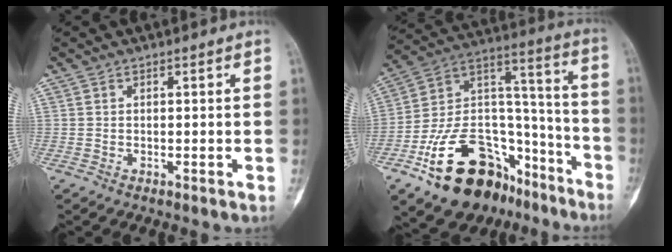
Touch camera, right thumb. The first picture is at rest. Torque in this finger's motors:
{"motor_torque": [3.07, 1.77, 1.57, -1.20, 0.44]}